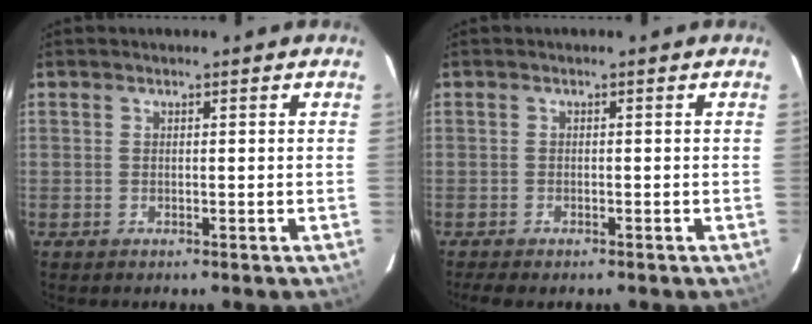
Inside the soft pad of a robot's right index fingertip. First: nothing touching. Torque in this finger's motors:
{"motor_torque": [-0.14, -0.16, 0.16, 0.03]}